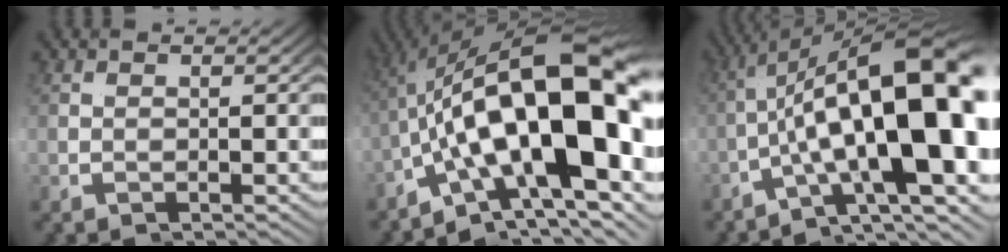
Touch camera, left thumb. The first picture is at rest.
{"total": 19.5, "force": [-0.9, 9.2, 17.2], "torque": [-0.270, 0.000, -0.027]}
{"total": 15.9, "force": [-2.1, 5.8, 14.7], "torque": [-0.217, 0.002, -0.042]}